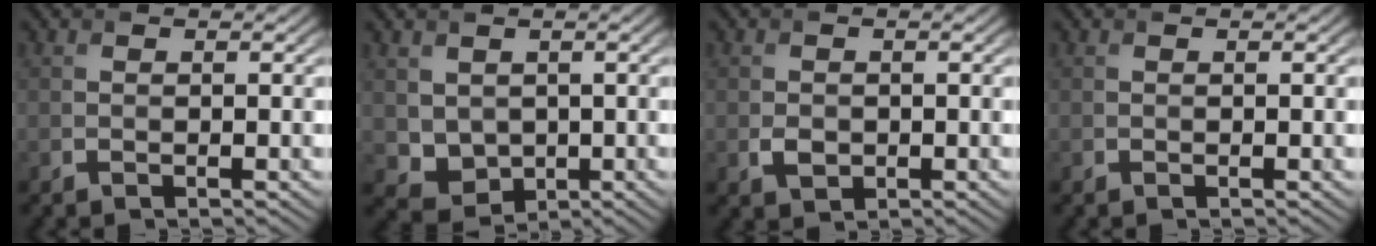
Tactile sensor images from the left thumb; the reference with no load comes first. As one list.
[{"total": 3.7, "force": [1.1, 3.1, 1.6], "torque": [-0.051, -0.014, 0.028]}, {"total": 1.8, "force": [-0.4, 1.5, 1.0], "torque": [-0.021, -0.008, -0.007]}, {"total": 0.0}]